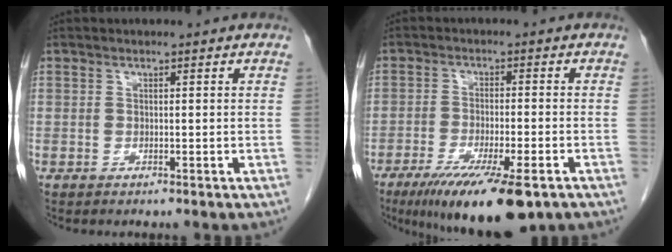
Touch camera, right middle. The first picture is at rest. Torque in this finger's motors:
{"motor_torque": [1.41, -0.73, 0.30, 0.13]}